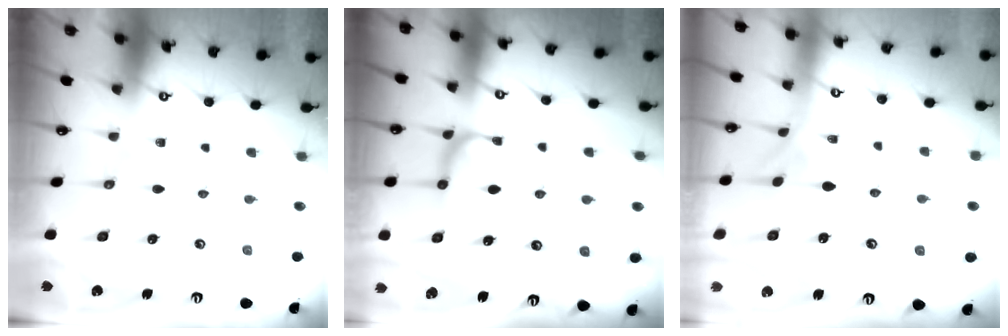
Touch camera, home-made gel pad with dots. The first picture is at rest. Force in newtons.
{"total": 1.0, "press": 0.9, "slide": 0.5}
{"total": 2.0, "press": 1.8, "slide": 0.9}